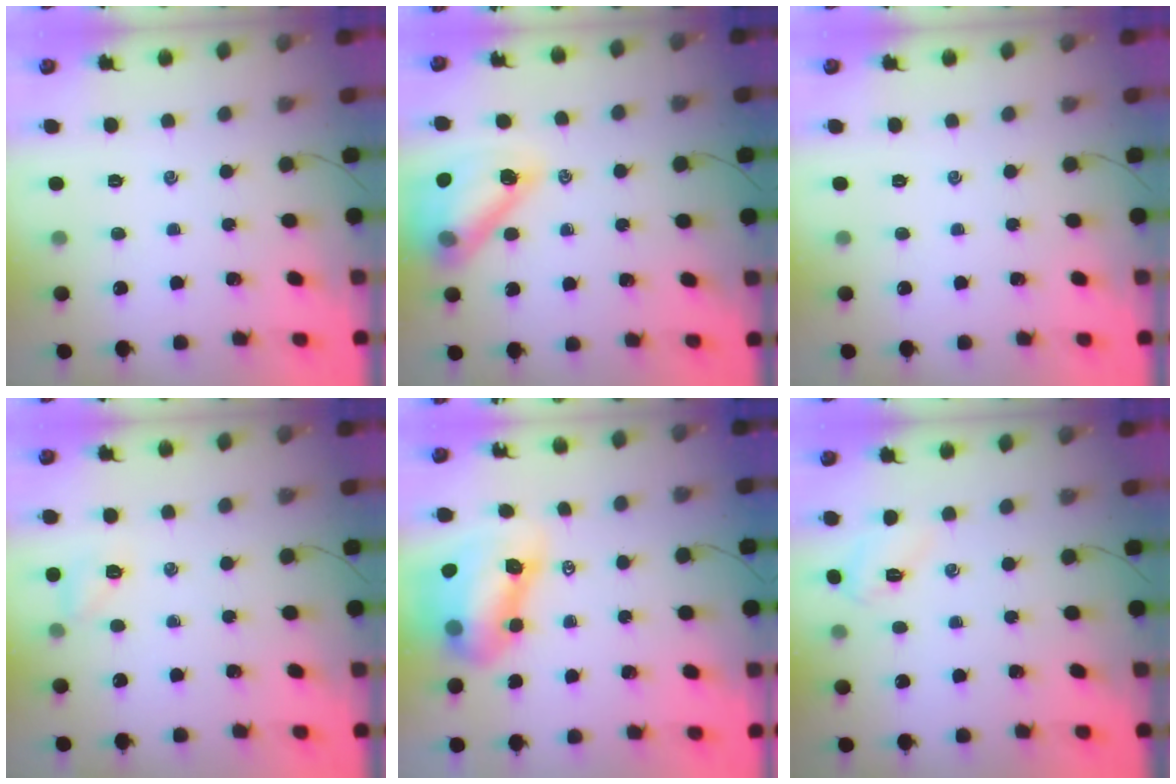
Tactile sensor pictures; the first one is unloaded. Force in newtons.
{"total": 15.7, "press": 15.2, "slide": 4.2}
{"total": 0.0}
{"total": 6.1, "press": 6.0, "slide": 1.4}
{"total": 11.9, "press": 11.4, "slide": 3.4}
{"total": 3.9, "press": 3.8, "slide": 1.0}